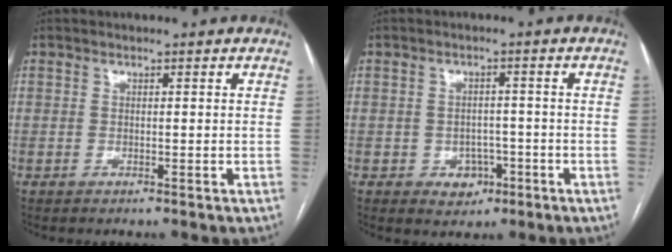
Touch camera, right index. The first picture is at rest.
{"total": 4.0, "force": [-1.8, 3.2, 1.6], "torque": [-0.012, 0.008, -0.016]}